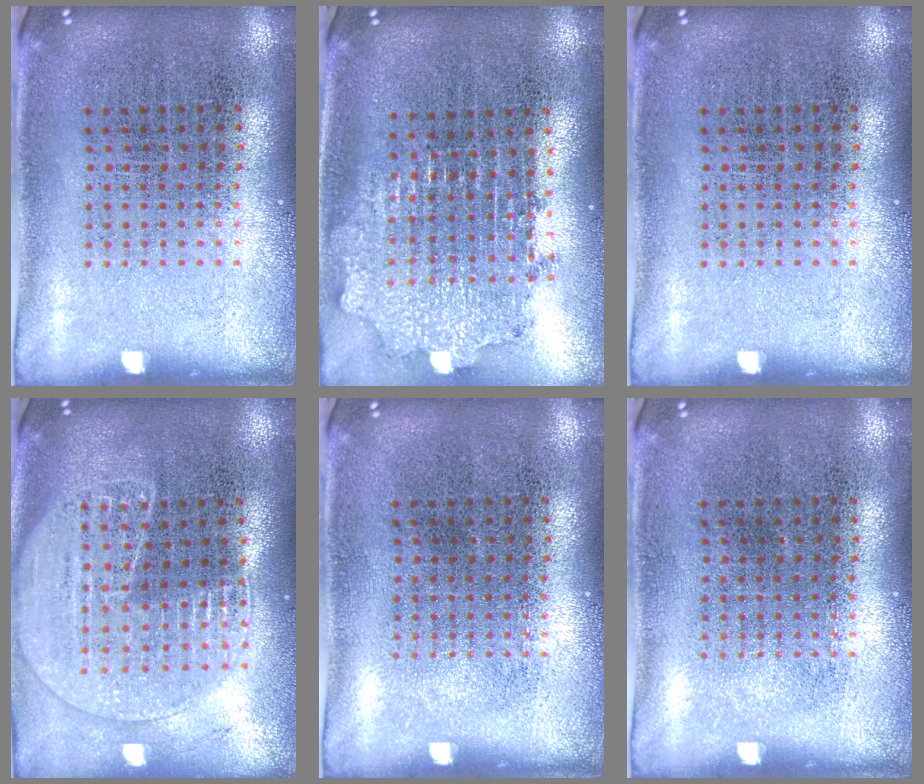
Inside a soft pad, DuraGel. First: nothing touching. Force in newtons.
{"total": 1.9, "press": 1.5, "slide": 1.2}
{"total": 0.0}
{"total": 1.7, "press": 1.6, "slide": 0.6}
{"total": 0.0}
{"total": 0.0}